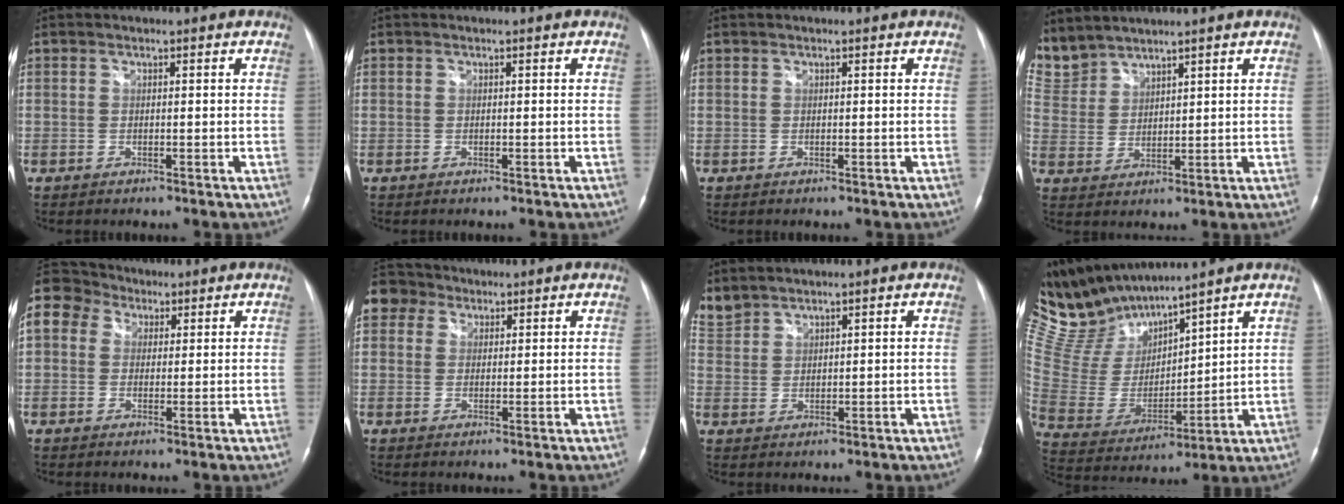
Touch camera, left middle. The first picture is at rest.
{"total": 0.0}
{"total": 0.0}
{"total": 8.3, "force": [7.8, 2.9, 0.7], "torque": [-0.038, 0.011, 0.177]}
{"total": 19.1, "force": [8.3, 15.2, 8.0], "torque": [-0.262, 0.106, 0.161]}
{"total": 5.1, "force": [2.8, 4.1, 1.2], "torque": [-0.032, 0.026, 0.054]}
{"total": 3.9, "force": [3.8, 1.1, 0.1], "torque": [-0.014, 0.014, 0.088]}
{"total": 14.3, "force": [13.5, 2.3, 4.2], "torque": [-0.108, 0.006, 0.284]}